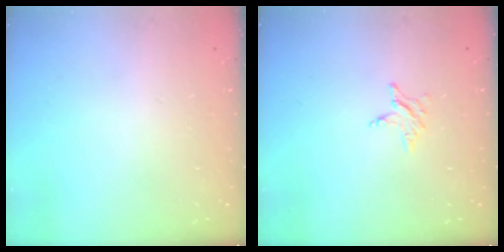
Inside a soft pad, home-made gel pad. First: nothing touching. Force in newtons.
{"total": 2.9, "press": 2.9, "slide": 0.3}